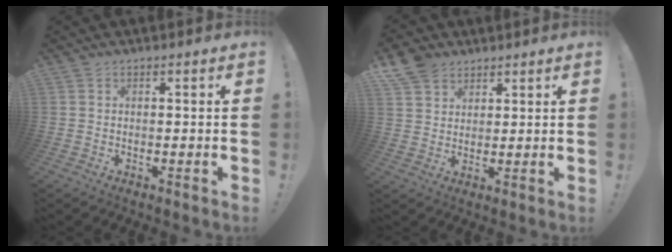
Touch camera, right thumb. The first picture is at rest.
{"total": 7.4, "force": [4.9, 5.1, 2.0], "torque": [-0.040, -0.026, 0.099]}